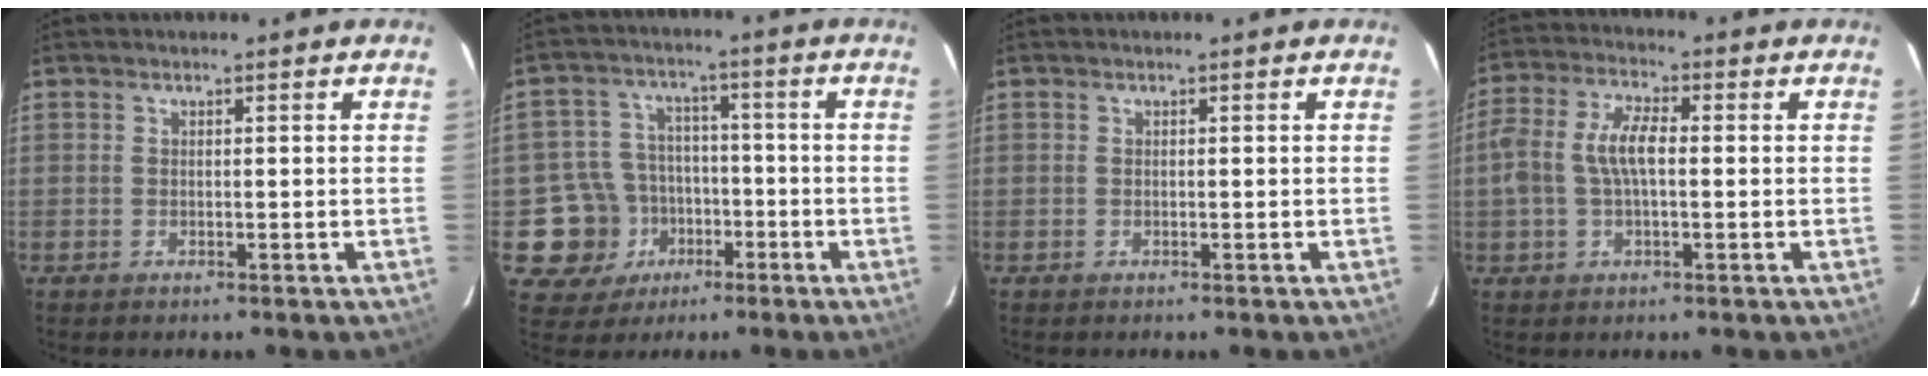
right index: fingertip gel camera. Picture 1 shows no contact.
{"total": 10.8, "force": [-4.1, 9.9, 1.4], "torque": [-0.059, 0.031, -0.051]}
{"total": 0.0}
{"total": 7.9, "force": [-0.2, 3.6, 7.1], "torque": [-0.149, 0.016, -0.004]}